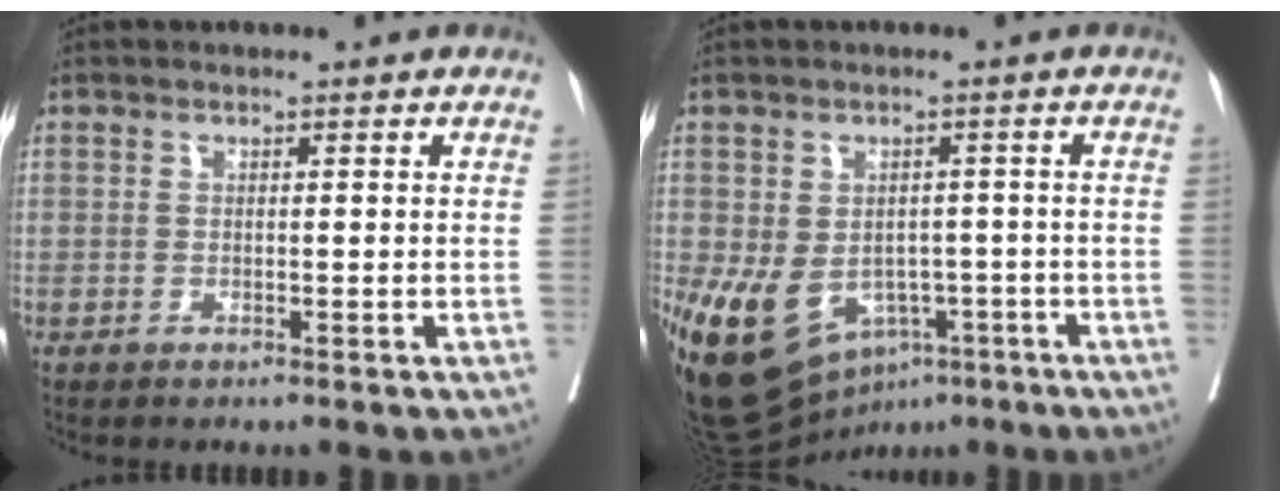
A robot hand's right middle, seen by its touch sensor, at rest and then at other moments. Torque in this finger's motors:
{"motor_torque": [1.23, -0.80, 1.06, 0.21]}